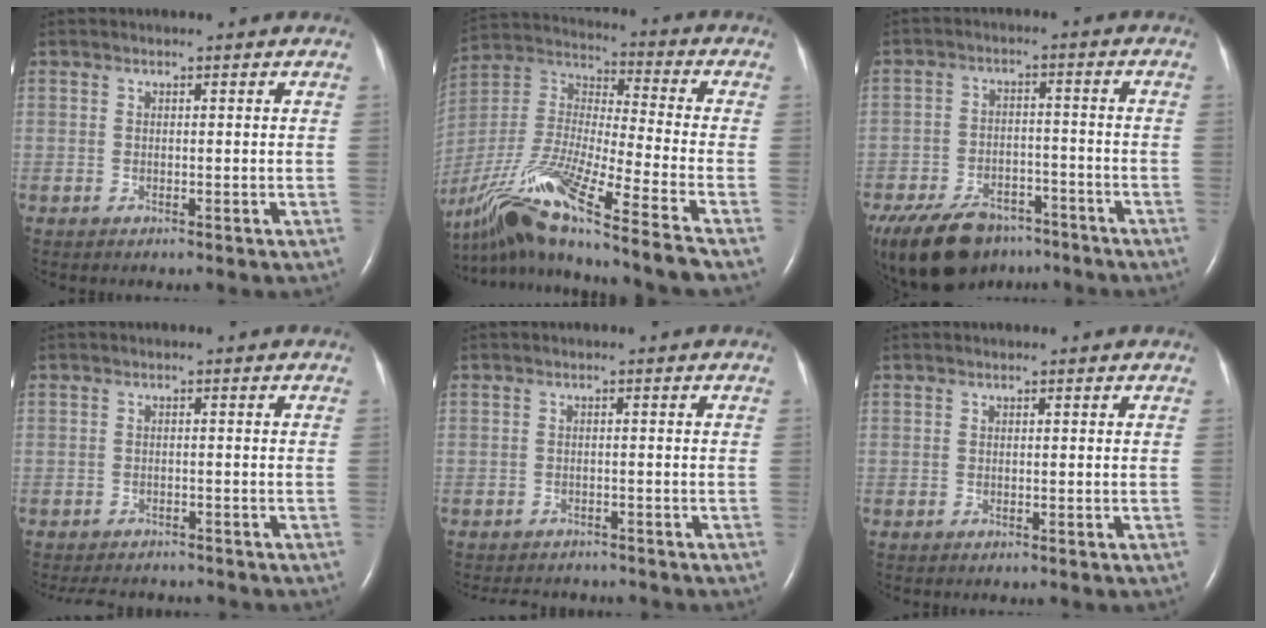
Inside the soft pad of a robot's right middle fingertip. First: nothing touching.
{"total": 25.7, "force": [-19.3, -0.4, 16.9], "torque": [-0.346, -0.049, -0.354]}
{"total": 16.6, "force": [-12.1, 8.6, 7.4], "torque": [-0.188, -0.016, -0.187]}
{"total": 6.9, "force": [-6.3, 2.0, 1.8], "torque": [-0.025, -0.007, -0.083]}
{"total": 5.5, "force": [-5.2, 1.7, 0.9], "torque": [-0.012, -0.006, -0.067]}
{"total": 0.0}